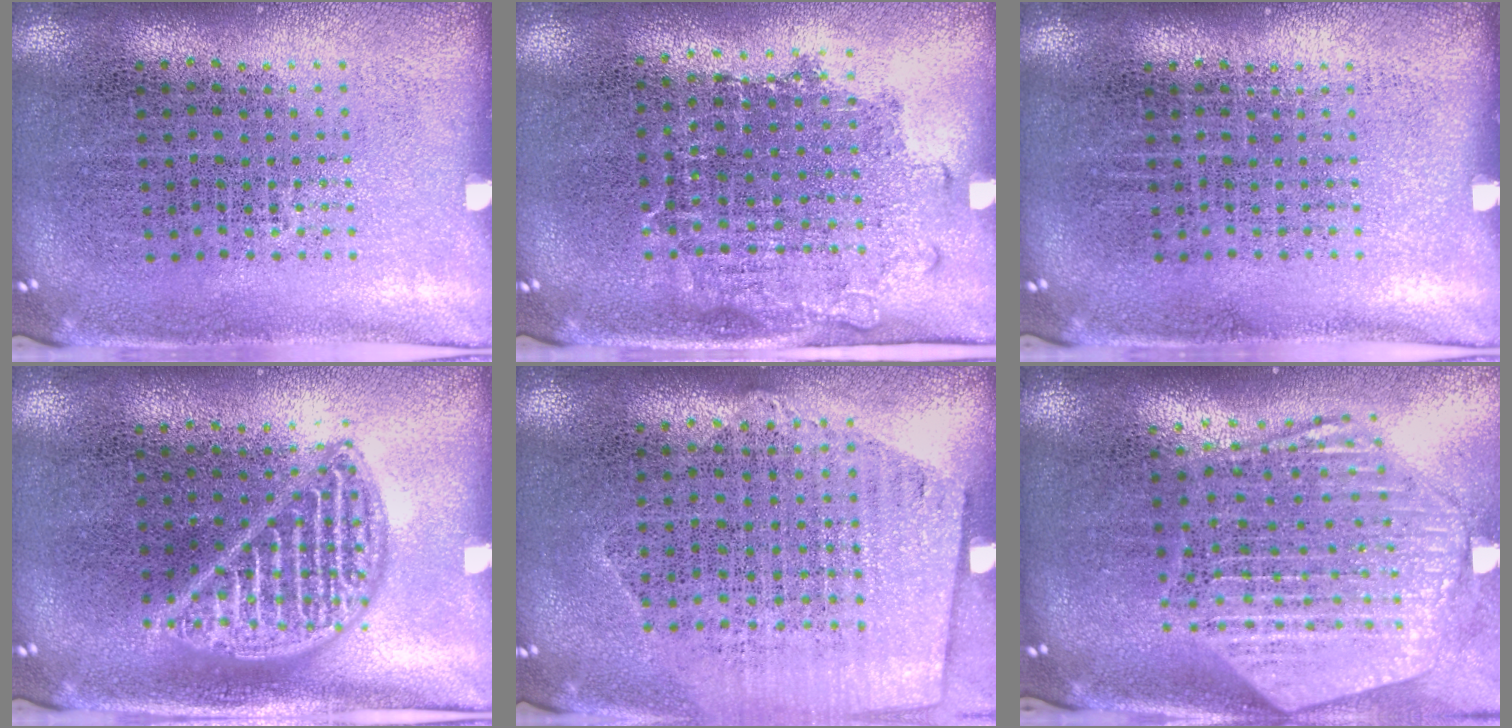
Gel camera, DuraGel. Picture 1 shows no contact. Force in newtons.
{"total": 1.2, "press": 0.9, "slide": 0.8}
{"total": 0.0}
{"total": 2.1, "press": 2.1, "slide": 0.2}
{"total": 0.9, "press": 0.7, "slide": 0.7}
{"total": 2.7, "press": 2.2, "slide": 1.6}